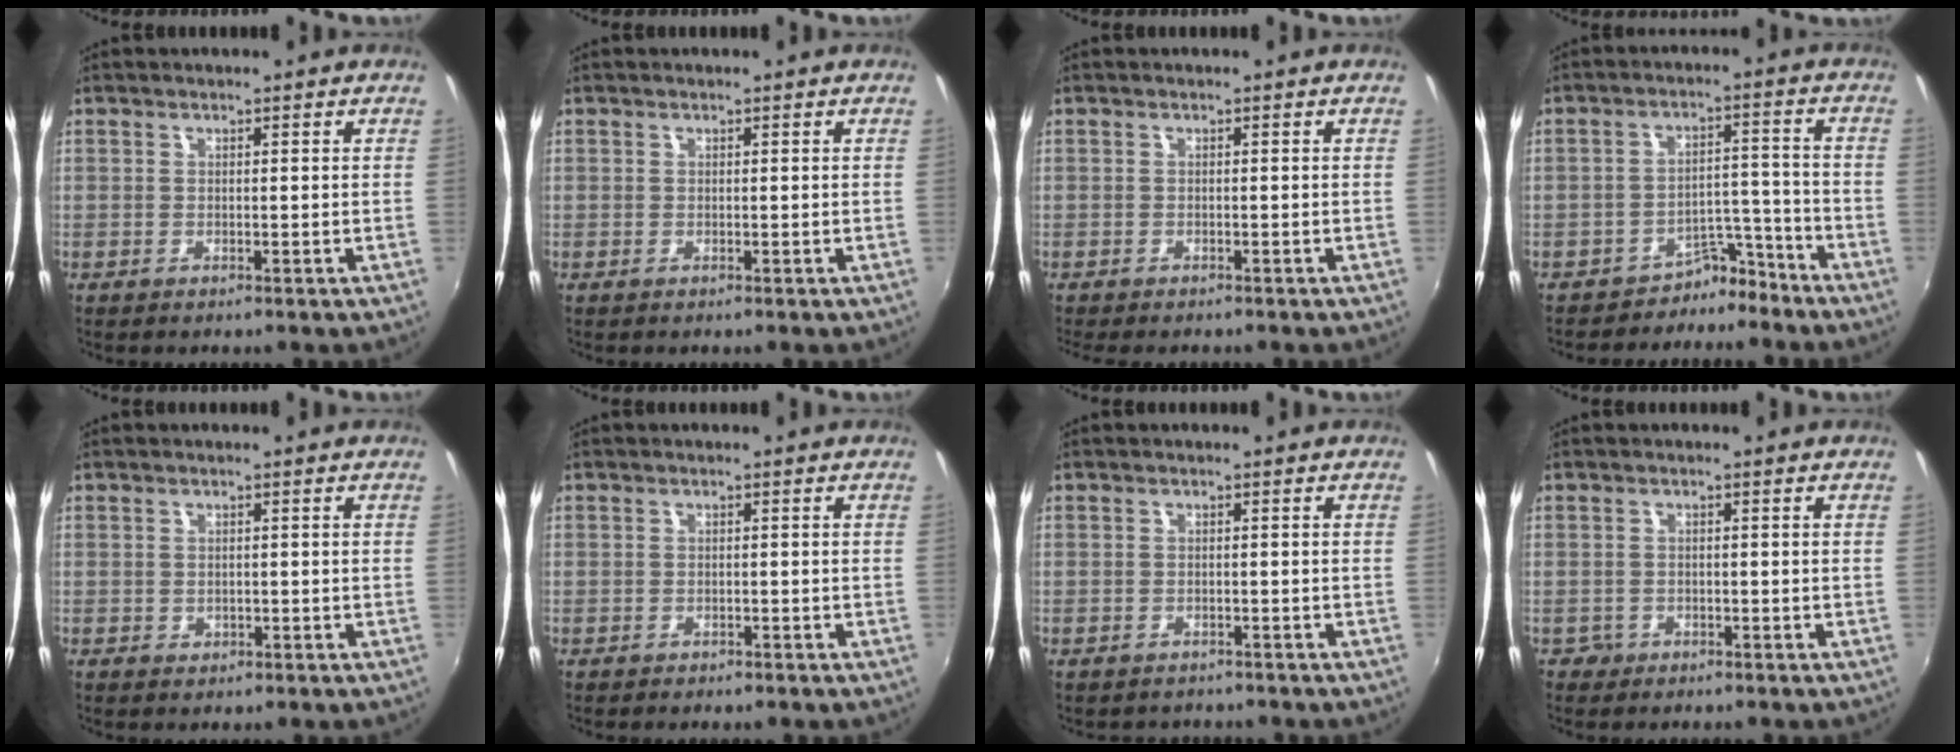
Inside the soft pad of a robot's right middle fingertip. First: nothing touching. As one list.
[{"total": 0.0}, {"total": 2.8, "force": [-2.4, 0.9, 1.1], "torque": [-0.026, -0.020, -0.035]}, {"total": 6.4, "force": [-5.5, 3.0, 0.9], "torque": [-0.008, 0.030, -0.081]}, {"total": 1.0, "force": [-0.2, 0.9, 0.3], "torque": [-0.003, -0.003, -0.002]}, {"total": 1.5, "force": [-1.3, 0.7, 0.4], "torque": [-0.013, -0.006, -0.018]}, {"total": 2.6, "force": [-2.3, 1.2, 0.4], "torque": [-0.014, -0.012, -0.030]}, {"total": 1.8, "force": [-1.1, 1.5, 0.2], "torque": [-0.009, -0.002, -0.016]}]